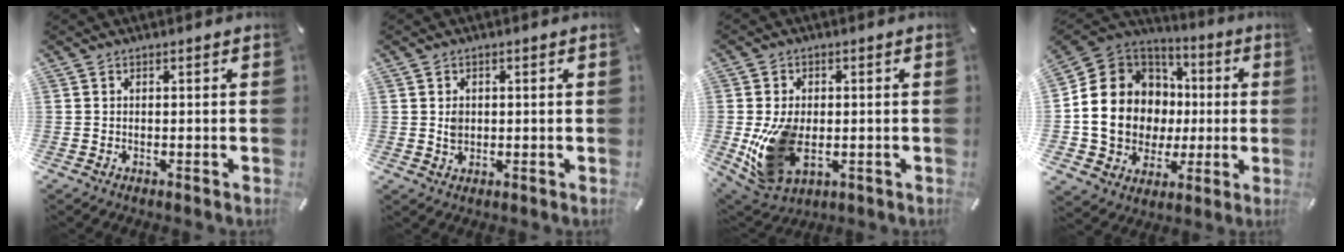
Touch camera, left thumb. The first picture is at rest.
{"total": 2.3, "force": [0.4, 1.9, 1.2], "torque": [-0.018, 0.001, 0.005]}
{"total": 12.9, "force": [-1.9, 8.8, 9.2], "torque": [-0.198, -0.004, -0.029]}
{"total": 16.8, "force": [-0.2, 15.0, 7.5], "torque": [-0.164, -0.021, 0.016]}